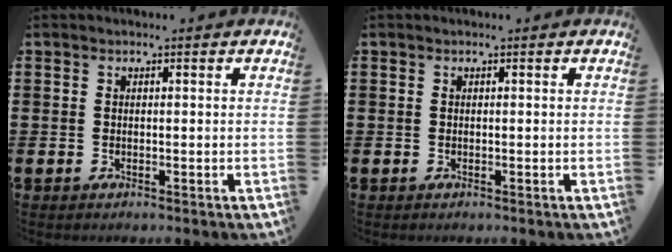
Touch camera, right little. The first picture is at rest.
{"total": 0.0}